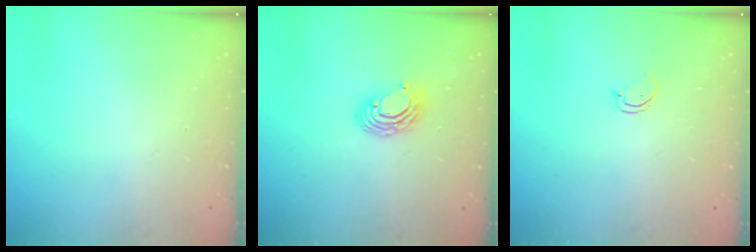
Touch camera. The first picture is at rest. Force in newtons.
{"total": 9.5, "press": 9.4, "slide": 1.6}
{"total": 2.5, "press": 2.5, "slide": 0.3}